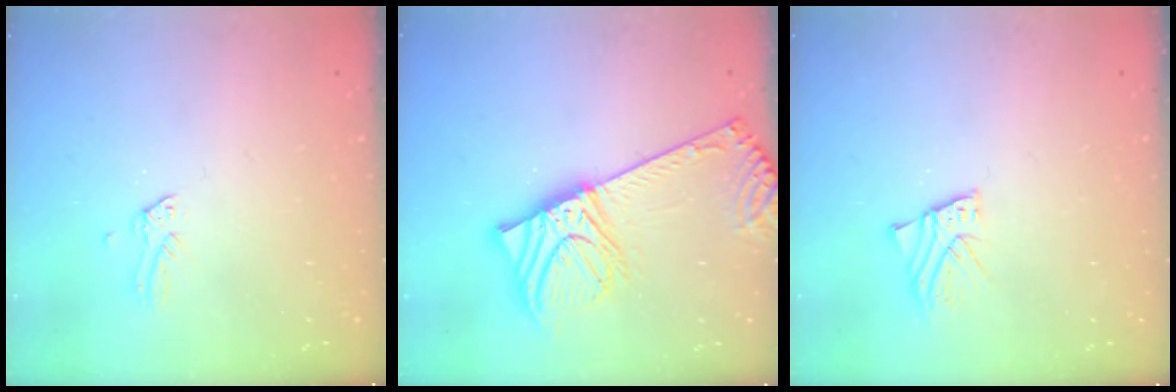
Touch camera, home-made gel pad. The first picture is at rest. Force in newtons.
{"total": 13.9, "press": 13.6, "slide": 2.6}
{"total": 2.9, "press": 2.9, "slide": 0.2}